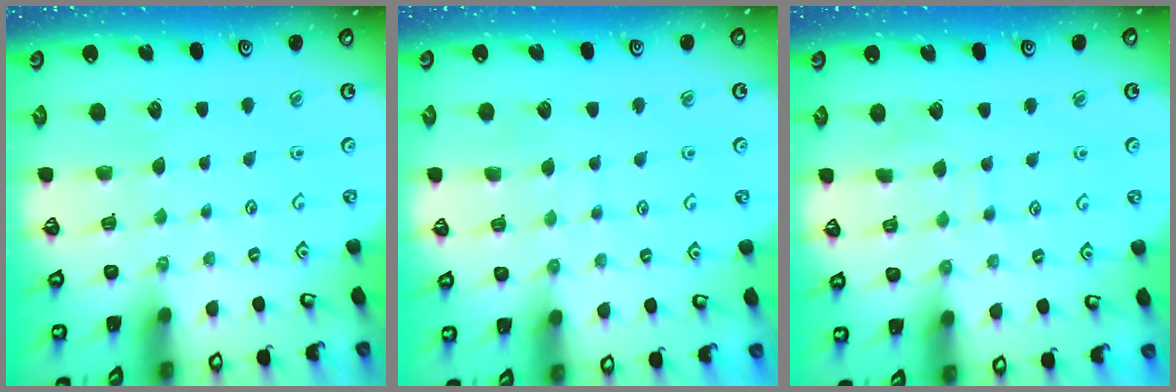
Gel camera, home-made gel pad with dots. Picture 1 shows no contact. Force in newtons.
{"total": 5.9, "press": 5.9, "slide": 0.6}
{"total": 6.9, "press": 6.9, "slide": 0.6}